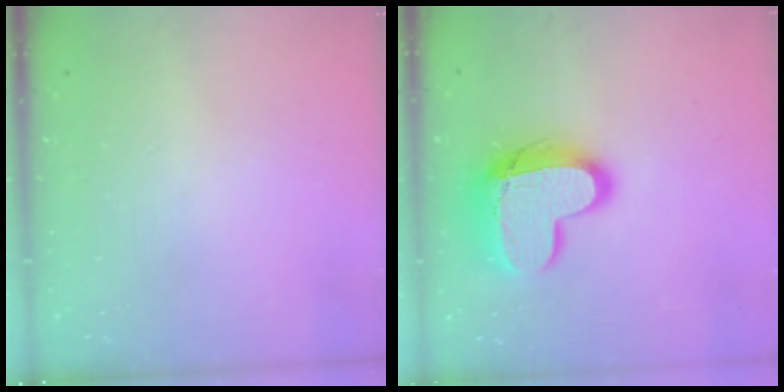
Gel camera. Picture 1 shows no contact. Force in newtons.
{"total": 16.2, "press": 16.1, "slide": 1.3}